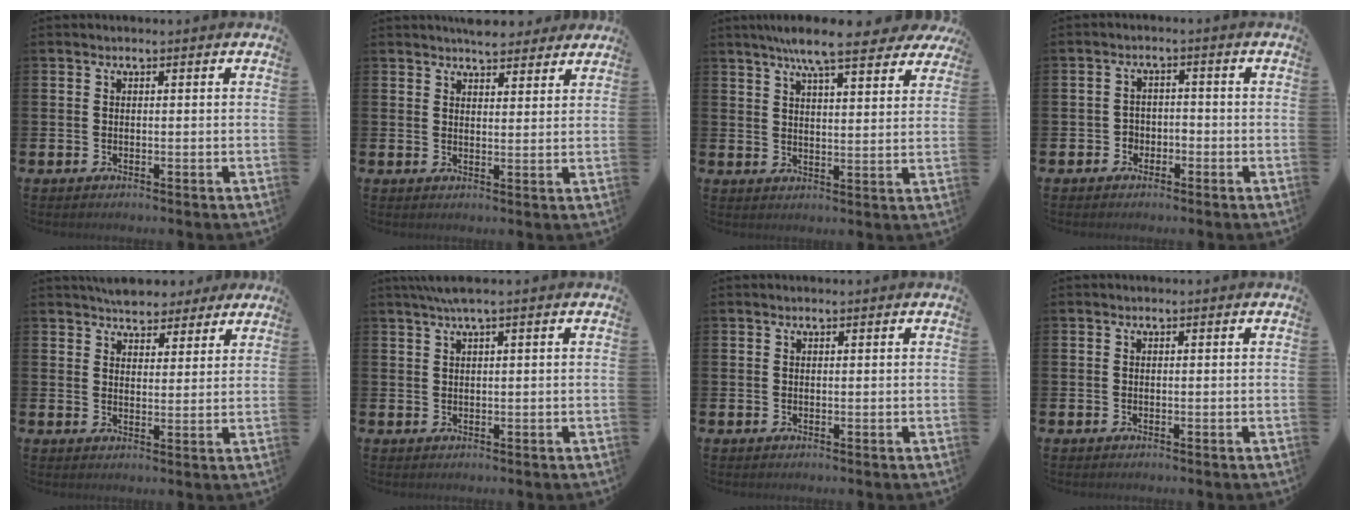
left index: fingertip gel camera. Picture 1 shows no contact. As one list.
[{"total": 4.7, "force": [4.5, 1.1, 0.3], "torque": [-0.007, -0.020, 0.084]}, {"total": 8.8, "force": [7.6, 1.3, 4.1], "torque": [-0.074, -0.034, 0.131]}, {"total": 2.2, "force": [-1.7, 1.5, 0.1], "torque": [-0.017, 0.008, -0.036]}, {"total": 5.3, "force": [4.9, 1.9, 0.2], "torque": [-0.013, -0.024, 0.089]}, {"total": 2.3, "force": [1.5, -0.1, 1.7], "torque": [-0.041, 0.004, 0.028]}, {"total": 0.0}, {"total": 0.0}]